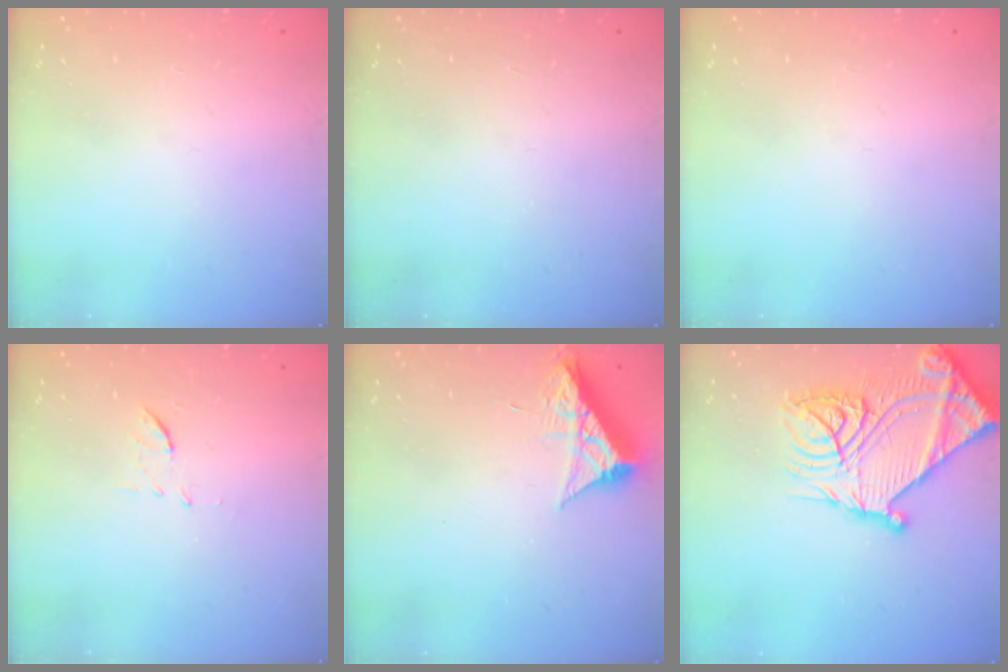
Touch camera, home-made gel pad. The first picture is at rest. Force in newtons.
{"total": 0.0}
{"total": 0.0}
{"total": 6.2, "press": 6.0, "slide": 1.8}
{"total": 8.9, "press": 8.9, "slide": 0.4}
{"total": 28.1, "press": 27.9, "slide": 3.3}